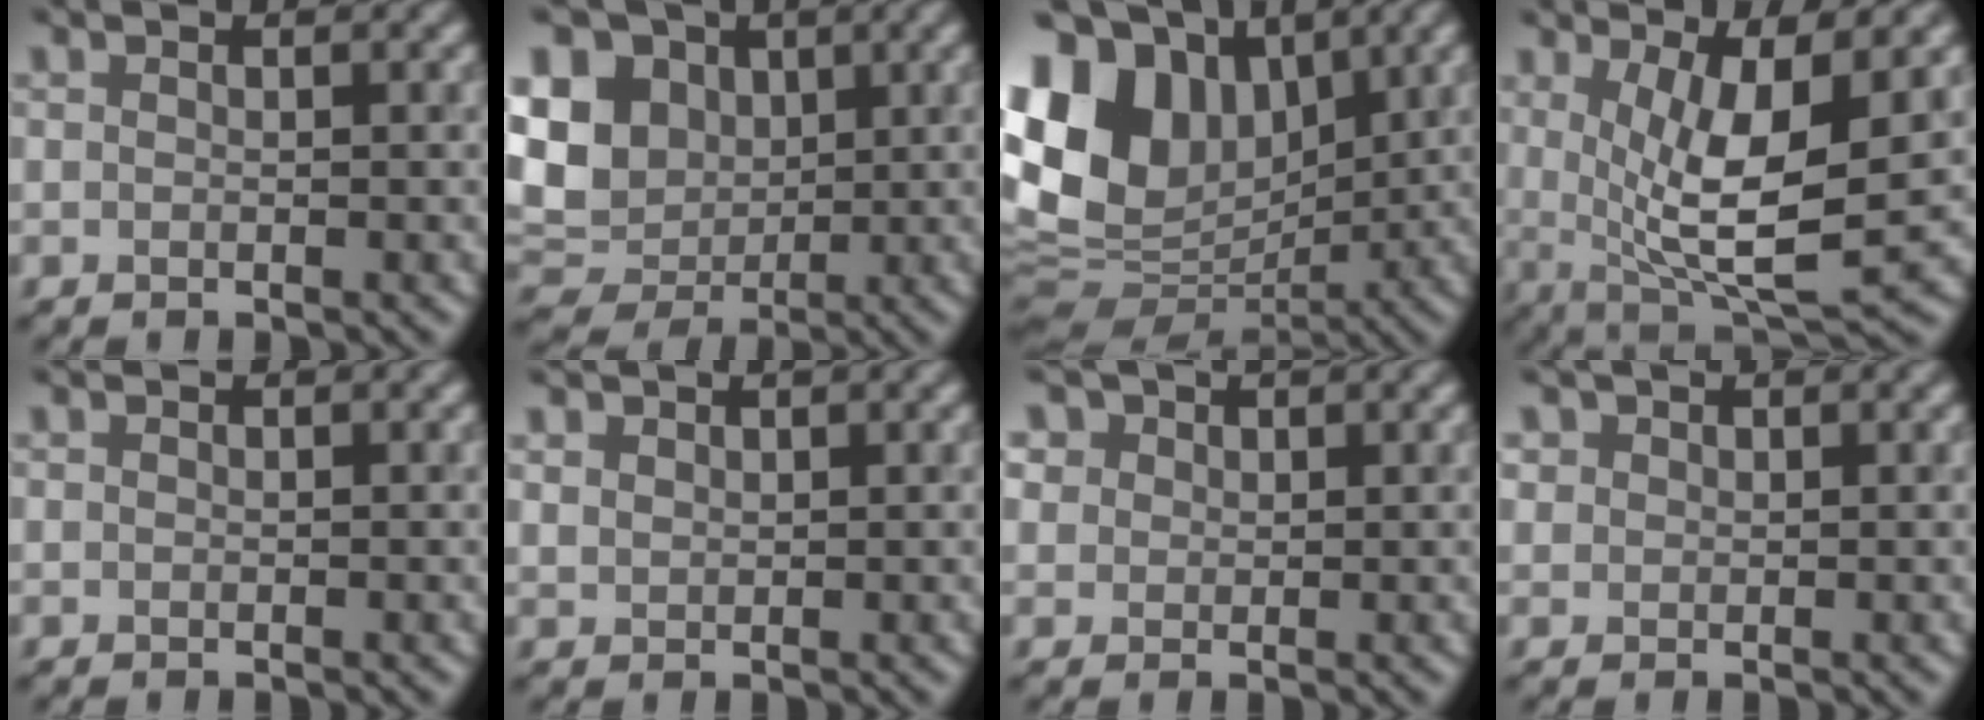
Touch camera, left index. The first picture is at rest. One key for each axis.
{"total": 10.4, "fx": 2.4, "fy": 8.5, "fz": 5.5, "tx": -0.123, "ty": 0.021, "tz": 0.025}
{"total": 13.0, "fx": 4.0, "fy": 9.4, "fz": 8.1, "tx": -0.187, "ty": 0.014, "tz": 0.067}
{"total": 7.9, "fx": 1.2, "fy": 2.2, "fz": 7.5, "tx": -0.131, "ty": -0.015, "tz": 0.030}
{"total": 0.0}
{"total": 0.9, "fx": 0.7, "fy": 0.5, "fz": 0.1, "tx": -0.002, "ty": -0.001, "tz": 0.017}
{"total": 4.1, "fx": 2.3, "fy": 3.1, "fz": 1.4, "tx": -0.032, "ty": 0.012, "tz": 0.032}
{"total": 1.2, "fx": 0.7, "fy": 1.0, "fz": 0.1, "tx": 0.004, "ty": 0.004, "tz": 0.009}